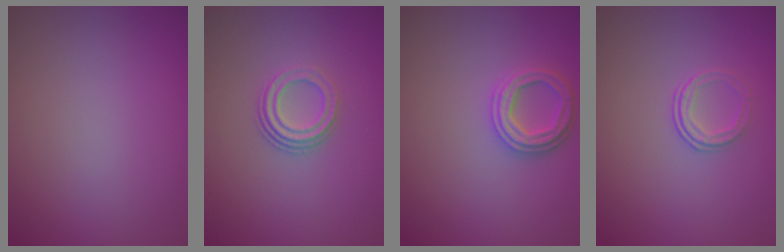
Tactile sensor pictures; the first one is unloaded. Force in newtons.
{"total": 2.9, "press": 2.0, "slide": 2.0}
{"total": 2.8, "press": 2.7, "slide": 0.7}
{"total": 1.7, "press": 1.1, "slide": 1.4}